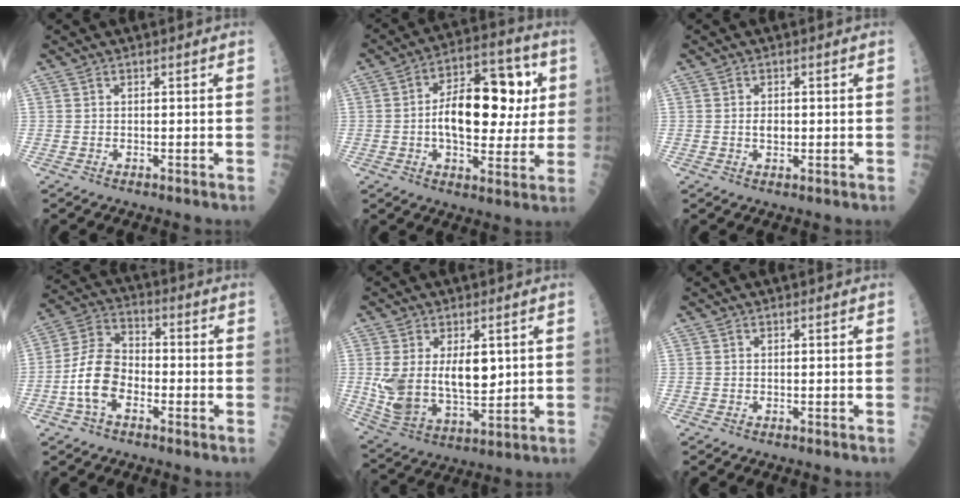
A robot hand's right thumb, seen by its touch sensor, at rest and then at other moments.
{"total": 18.3, "force": [1.6, 10.0, 15.3], "torque": [-0.195, 0.022, 0.021]}
{"total": 2.1, "force": [0.0, 1.4, 1.6], "torque": [-0.022, 0.000, 0.002]}
{"total": 10.4, "force": [-3.2, 6.5, 7.4], "torque": [-0.134, 0.036, -0.072]}
{"total": 13.9, "force": [2.1, 7.7, 11.4], "torque": [-0.196, -0.021, 0.055]}
{"total": 0.0}